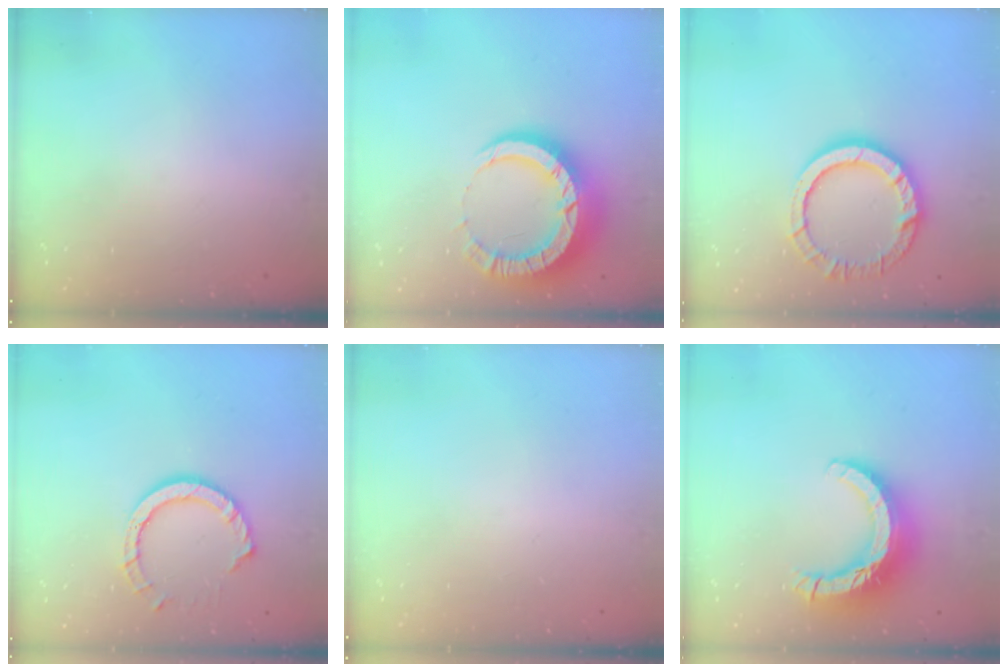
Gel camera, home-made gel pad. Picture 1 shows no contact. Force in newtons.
{"total": 12.7, "press": 12.6, "slide": 1.3}
{"total": 12.7, "press": 12.6, "slide": 0.9}
{"total": 9.4, "press": 9.3, "slide": 0.7}
{"total": 0.0}
{"total": 13.9, "press": 13.8, "slide": 1.4}